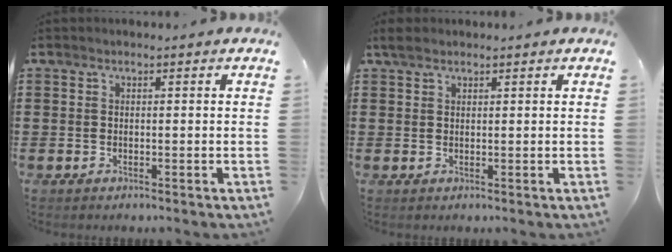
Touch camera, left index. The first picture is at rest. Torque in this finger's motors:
{"motor_torque": [0.10, 0.18, 0.04, 0.03]}